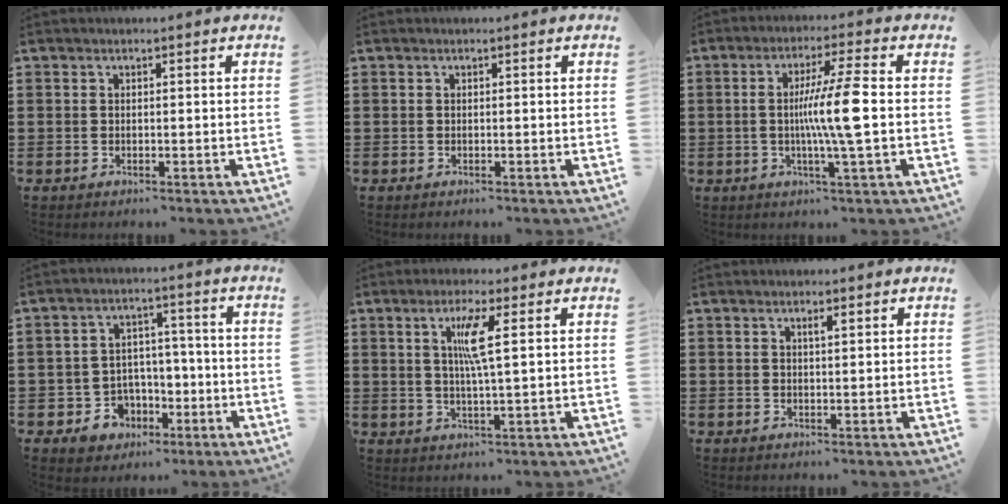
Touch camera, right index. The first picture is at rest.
{"total": 0.0}
{"total": 8.7, "force": [-0.4, -0.2, 8.7], "torque": [-0.154, -0.006, -0.013]}
{"total": 6.4, "force": [-1.9, 5.9, 1.4], "torque": [-0.043, 0.009, -0.029]}
{"total": 5.2, "force": [1.5, 0.1, 5.0], "torque": [-0.101, -0.001, 0.021]}
{"total": 1.1, "force": [0.4, 0.3, 1.0], "torque": [-0.019, 0.003, 0.004]}